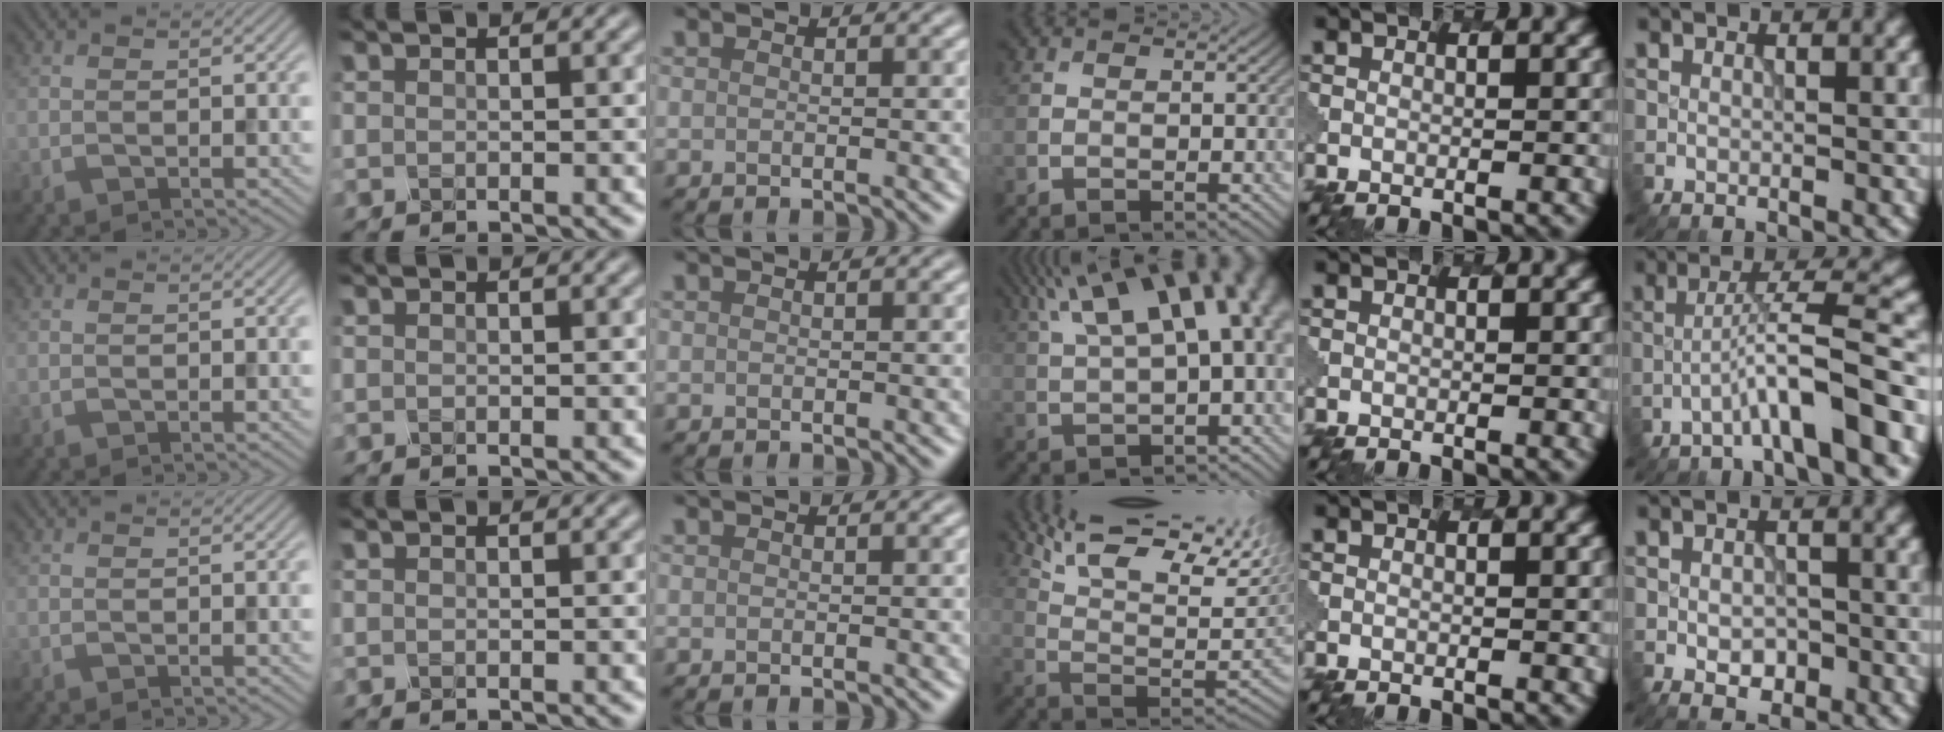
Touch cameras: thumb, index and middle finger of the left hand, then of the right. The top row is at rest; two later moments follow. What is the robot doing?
{"motion": "dispense", "object": "oil cruet"}